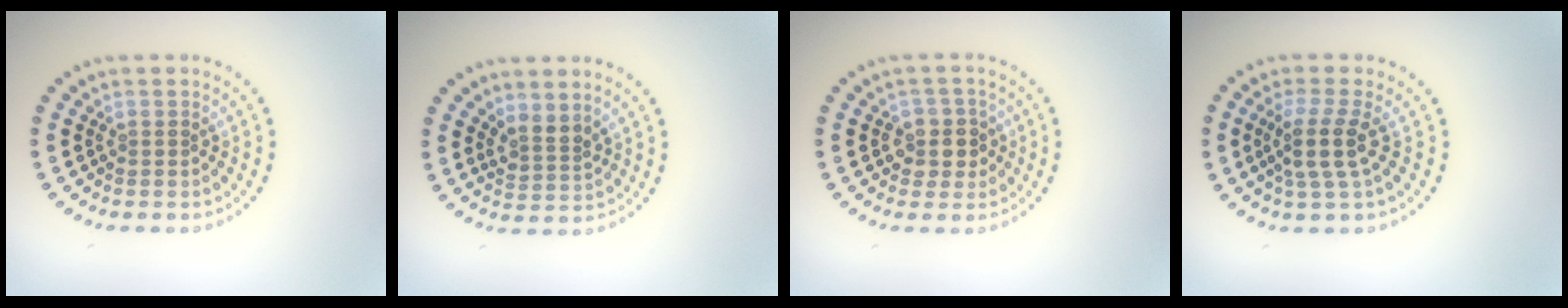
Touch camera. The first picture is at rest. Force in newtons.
{"total": 2.1, "press": 1.5, "slide": 1.5}
{"total": 2.7, "press": 2.4, "slide": 1.2}
{"total": 3.2, "press": 2.5, "slide": 2.0}